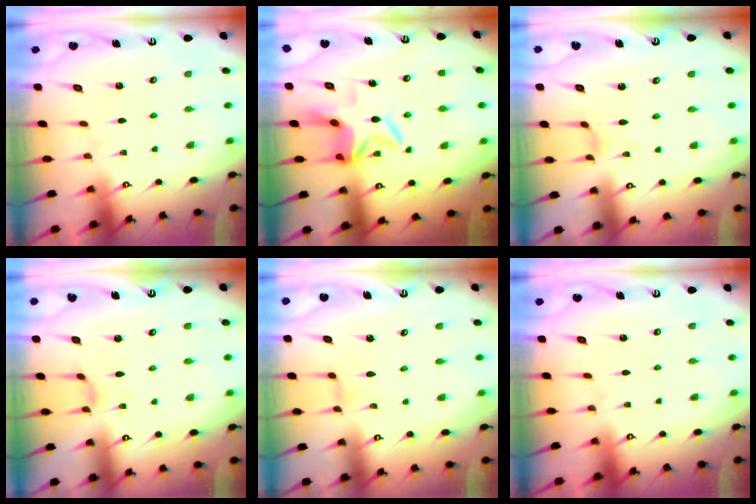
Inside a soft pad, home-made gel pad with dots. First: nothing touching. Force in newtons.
{"total": 9.6, "press": 9.6, "slide": 1.2}
{"total": 0.0}
{"total": 0.8, "press": 0.7, "slide": 0.4}
{"total": 0.0}
{"total": 0.0}